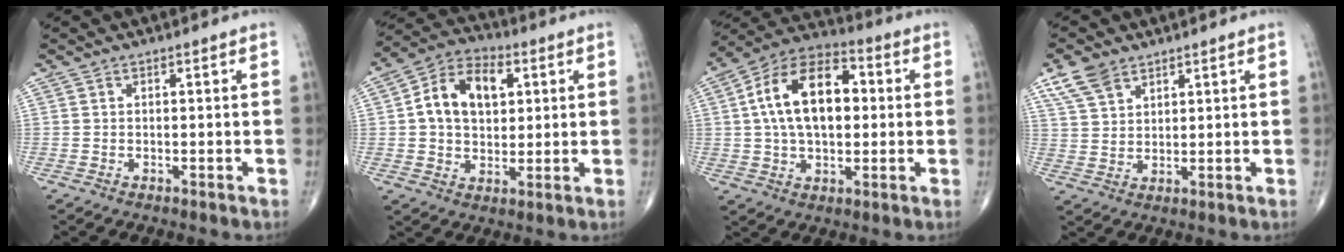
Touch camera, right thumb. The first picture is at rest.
{"total": 13.1, "force": [2.9, 8.9, 9.2], "torque": [-0.132, 0.010, 0.044]}
{"total": 17.6, "force": [2.3, 10.3, 14.1], "torque": [-0.229, 0.025, 0.032]}
{"total": 6.3, "force": [4.2, 3.6, 3.0], "torque": [-0.052, -0.011, 0.089]}